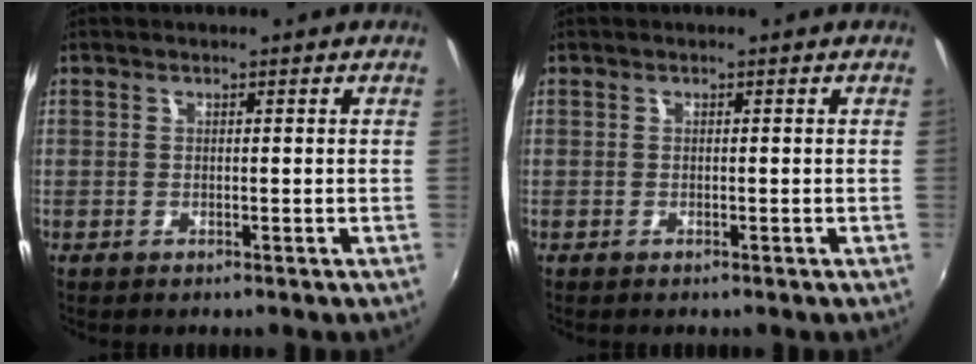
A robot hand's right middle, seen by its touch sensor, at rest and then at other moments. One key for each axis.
{"total": 0.0}